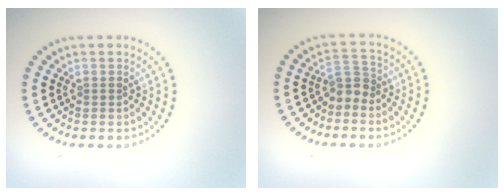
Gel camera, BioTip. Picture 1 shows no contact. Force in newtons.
{"total": 2.1, "press": 1.6, "slide": 1.4}